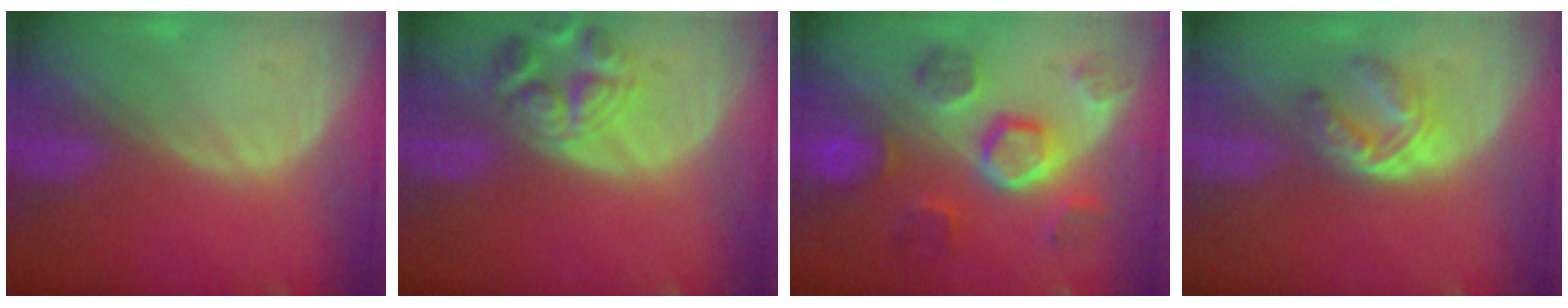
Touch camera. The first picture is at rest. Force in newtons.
{"total": 6.9, "press": 6.3, "slide": 2.7}
{"total": 9.1, "press": 9.0, "slide": 1.4}
{"total": 6.2, "press": 5.0, "slide": 3.6}